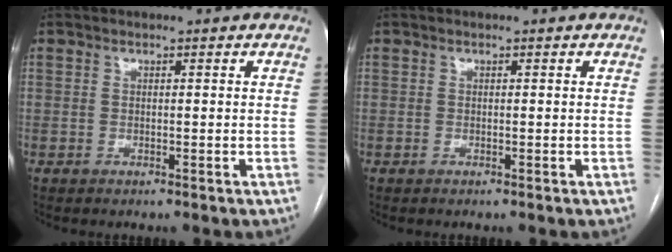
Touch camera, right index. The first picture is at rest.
{"total": 0.0}